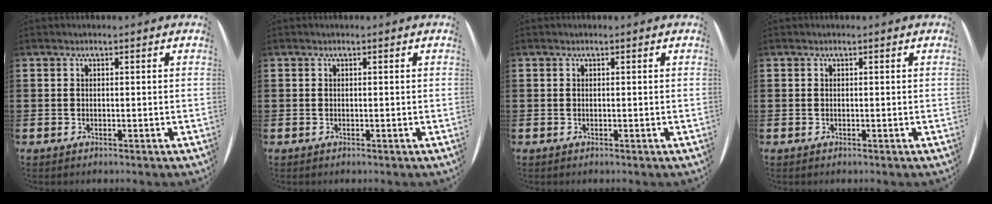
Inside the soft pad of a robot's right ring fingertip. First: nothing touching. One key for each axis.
{"total": 0.0}
{"total": 0.0}
{"total": 0.0}